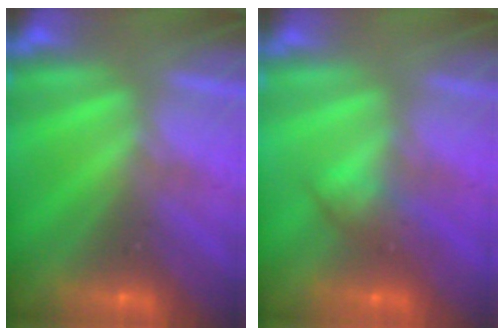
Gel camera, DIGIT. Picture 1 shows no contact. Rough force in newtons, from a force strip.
{"total": 2.9}